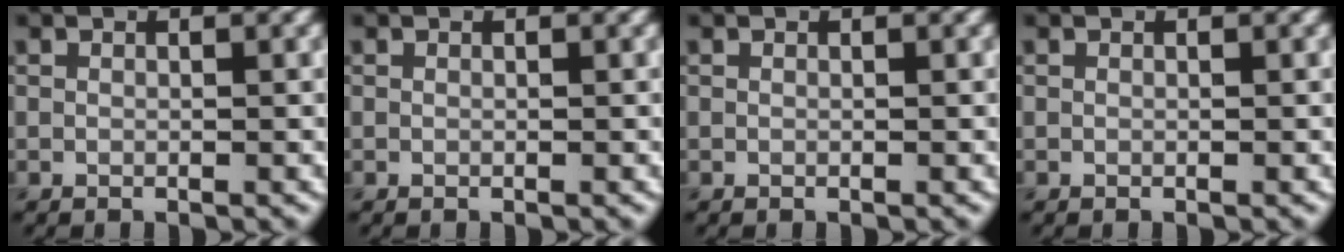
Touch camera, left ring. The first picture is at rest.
{"total": 0.0}
{"total": 0.0}
{"total": 0.0}